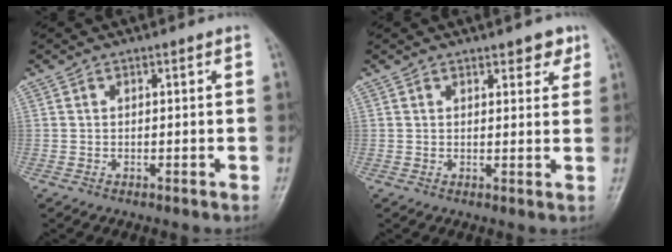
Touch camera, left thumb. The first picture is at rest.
{"total": 3.6, "force": [2.4, 1.7, 2.1], "torque": [-0.003, -0.011, 0.029]}